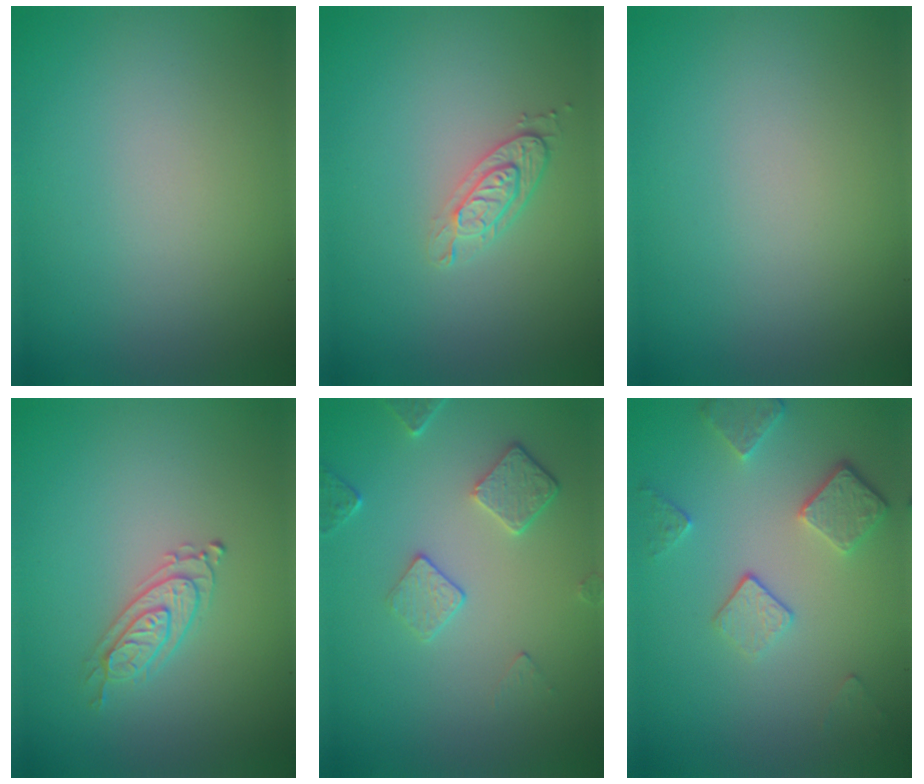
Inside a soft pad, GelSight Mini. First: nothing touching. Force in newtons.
{"total": 2.4, "press": 1.9, "slide": 1.4}
{"total": 0.0}
{"total": 2.2, "press": 2.1, "slide": 0.6}
{"total": 2.7, "press": 2.0, "slide": 1.7}
{"total": 3.7, "press": 2.9, "slide": 2.4}